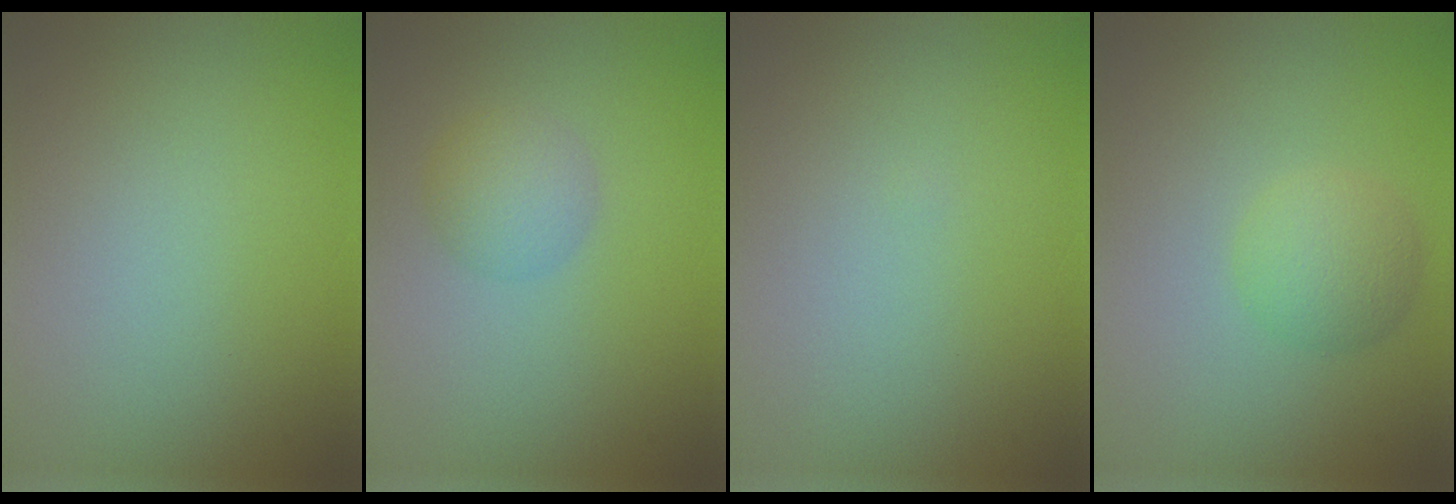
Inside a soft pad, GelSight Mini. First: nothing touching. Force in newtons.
{"total": 2.2, "press": 2.2, "slide": 0.1}
{"total": 0.0}
{"total": 2.7, "press": 2.7, "slide": 0.1}